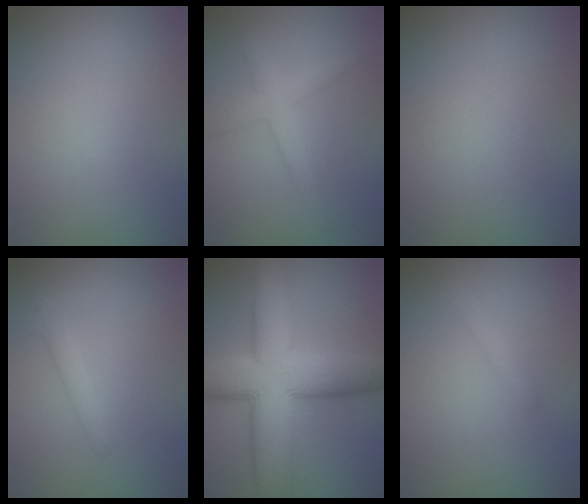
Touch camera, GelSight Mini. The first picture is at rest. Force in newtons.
{"total": 2.6, "press": 2.6, "slide": 0.2}
{"total": 0.0}
{"total": 1.6, "press": 1.6, "slide": 0.1}
{"total": 11.6, "press": 11.6, "slide": 0.7}
{"total": 1.1, "press": 1.1, "slide": 0.0}